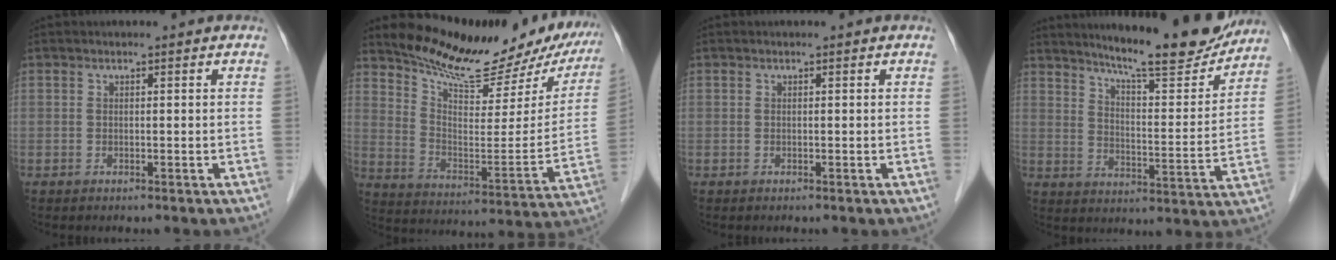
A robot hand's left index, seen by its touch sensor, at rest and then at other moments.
{"total": 21.1, "force": [18.7, 5.8, 7.7], "torque": [-0.112, -0.042, 0.257]}
{"total": 0.0}
{"total": 16.5, "force": [14.8, 1.6, 7.2], "torque": [-0.108, -0.032, 0.205]}